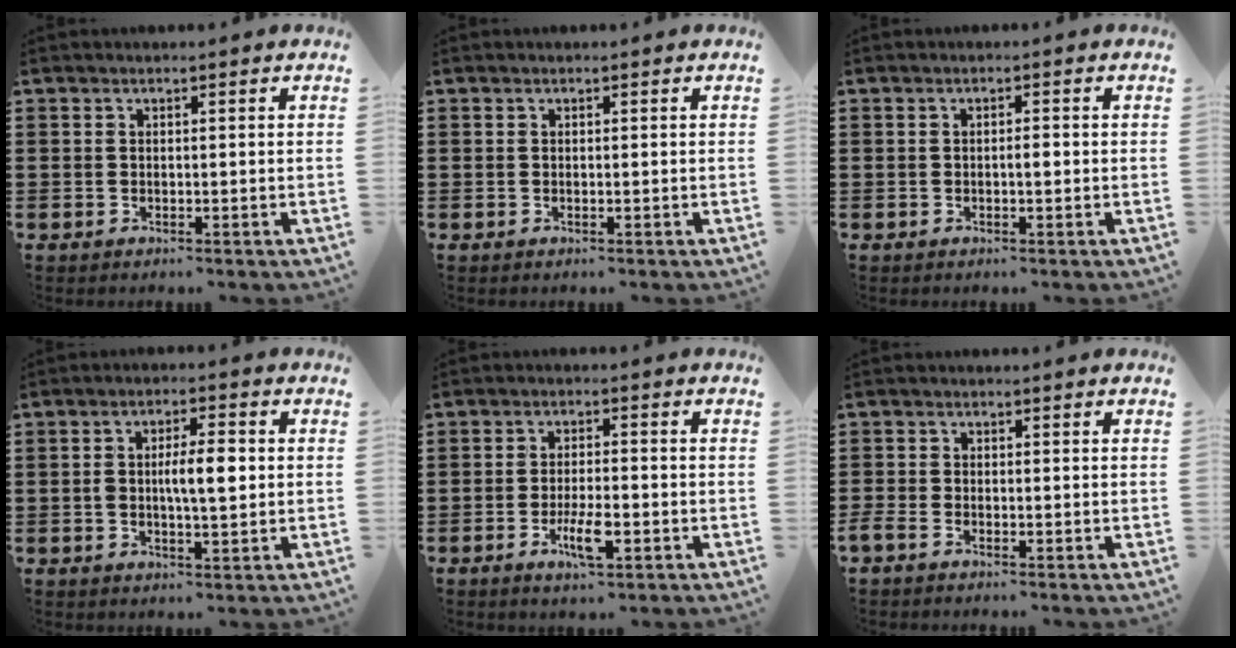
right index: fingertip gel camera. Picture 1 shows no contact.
{"total": 0.0}
{"total": 1.3, "force": [-0.2, 0.4, 1.3], "torque": [-0.024, -0.001, -0.004]}
{"total": 5.7, "force": [0.2, 1.8, 5.4], "torque": [-0.100, 0.006, 0.000]}
{"total": 5.5, "force": [-2.2, 1.6, 4.8], "torque": [-0.098, -0.004, -0.043]}
{"total": 1.1, "force": [-1.0, 0.2, 0.5], "torque": [-0.018, -0.006, -0.021]}